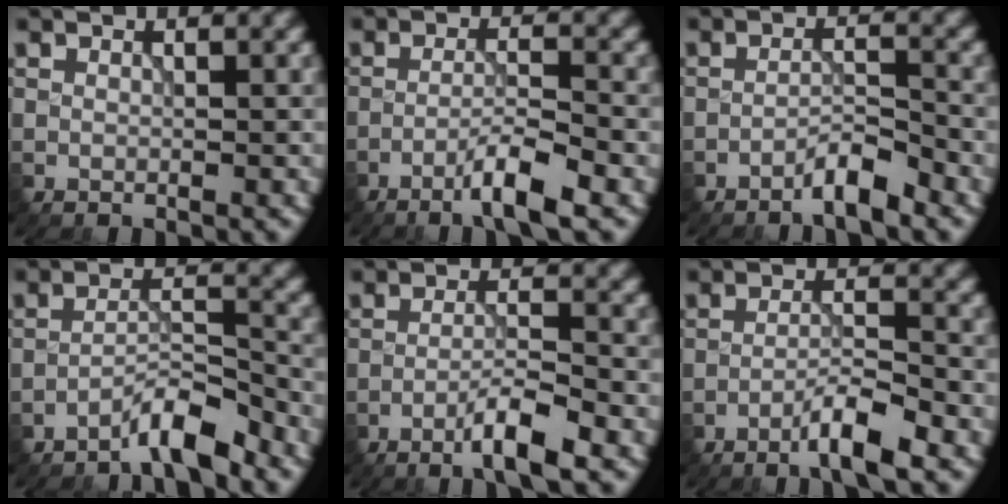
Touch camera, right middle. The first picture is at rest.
{"total": 3.9, "force": [-2.5, 0.1, 3.0], "torque": [-0.053, 0.007, -0.055]}
{"total": 2.8, "force": [-2.3, 0.3, 1.7], "torque": [-0.027, 0.009, -0.045]}
{"total": 3.8, "force": [-3.2, 0.3, 2.0], "torque": [-0.029, 0.013, -0.063]}
{"total": 3.9, "force": [-2.5, 0.2, 3.0], "torque": [-0.053, 0.007, -0.053]}
{"total": 3.8, "force": [-2.6, 0.1, 2.8], "torque": [-0.047, 0.008, -0.055]}